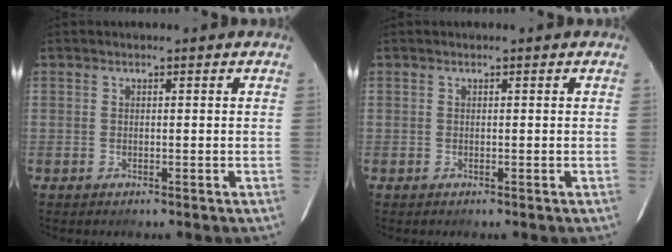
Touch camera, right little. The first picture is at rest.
{"total": 0.0}